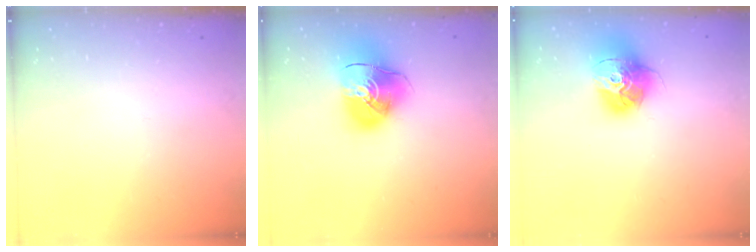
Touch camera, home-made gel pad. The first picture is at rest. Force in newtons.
{"total": 13.5, "press": 13.4, "slide": 1.9}
{"total": 15.7, "press": 15.7, "slide": 1.4}